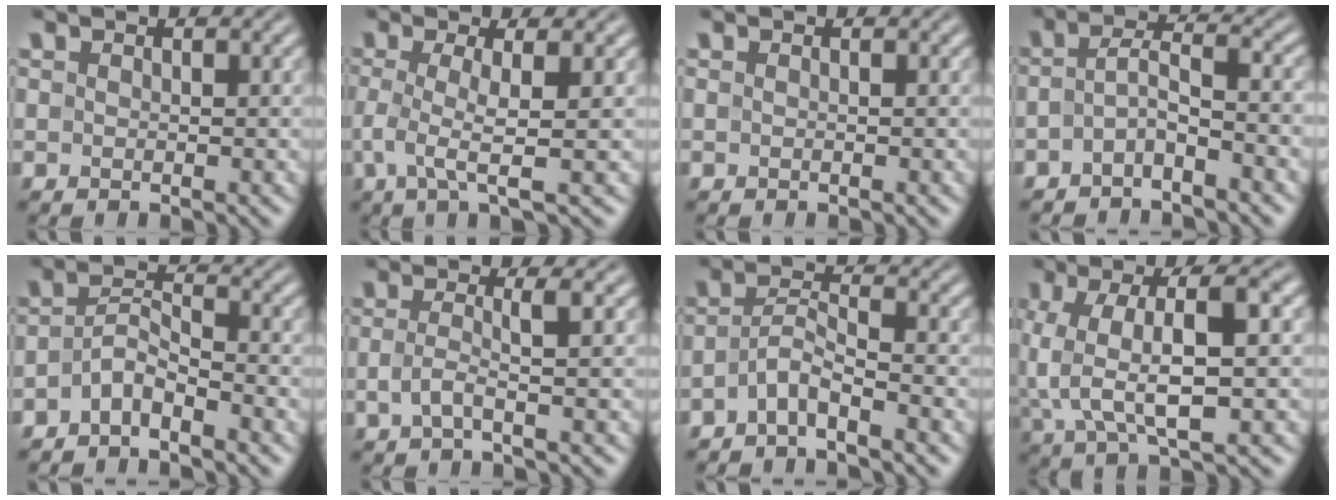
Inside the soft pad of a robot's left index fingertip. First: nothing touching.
{"total": 3.4, "force": [-0.4, 0.5, 3.4], "torque": [-0.072, -0.005, -0.009]}
{"total": 0.0}
{"total": 2.8, "force": [-1.6, 0.8, 2.2], "torque": [-0.046, 0.009, -0.038]}
{"total": 2.7, "force": [-2.1, 0.8, 1.5], "torque": [-0.031, 0.011, -0.047]}
{"total": 2.2, "force": [-0.3, 0.4, 2.2], "torque": [-0.045, -0.001, -0.009]}
{"total": 2.6, "force": [-2.0, 0.4, 1.7], "torque": [-0.036, 0.006, -0.046]}
{"total": 7.7, "force": [0.3, 2.8, 7.2], "torque": [-0.148, 0.010, 0.002]}